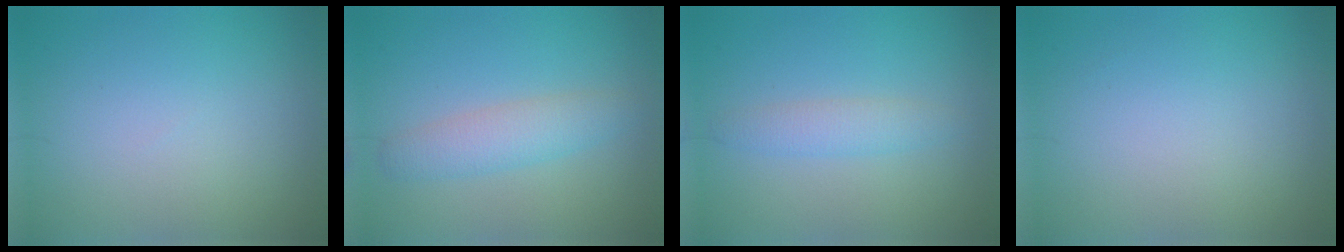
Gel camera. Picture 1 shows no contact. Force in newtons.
{"total": 3.0, "press": 3.0, "slide": 0.1}
{"total": 2.0, "press": 2.0, "slide": 0.1}
{"total": 0.0}